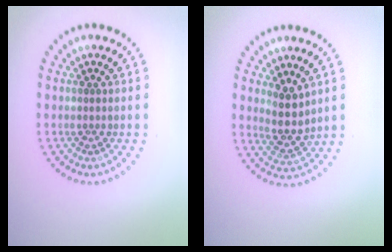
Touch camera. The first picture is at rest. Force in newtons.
{"total": 2.9, "press": 2.4, "slide": 1.6}